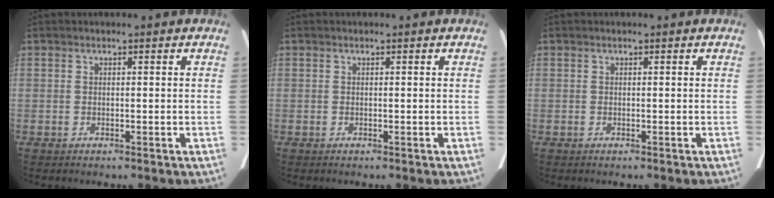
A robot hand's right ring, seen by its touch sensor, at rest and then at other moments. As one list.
[{"total": 0.0}, {"total": 0.0}]